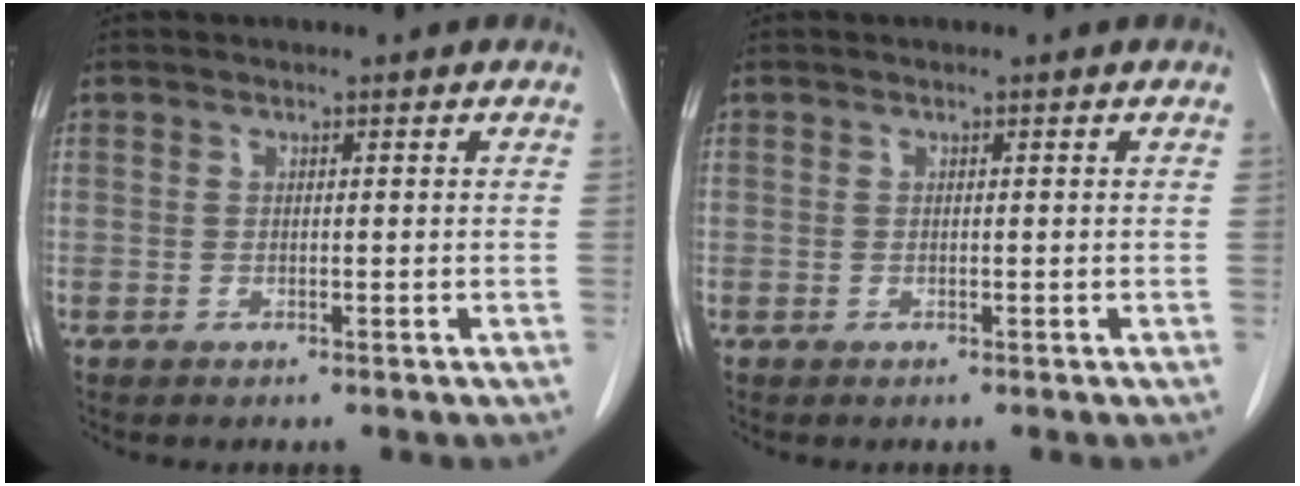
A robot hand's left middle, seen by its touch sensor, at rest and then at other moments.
{"total": 0.0}